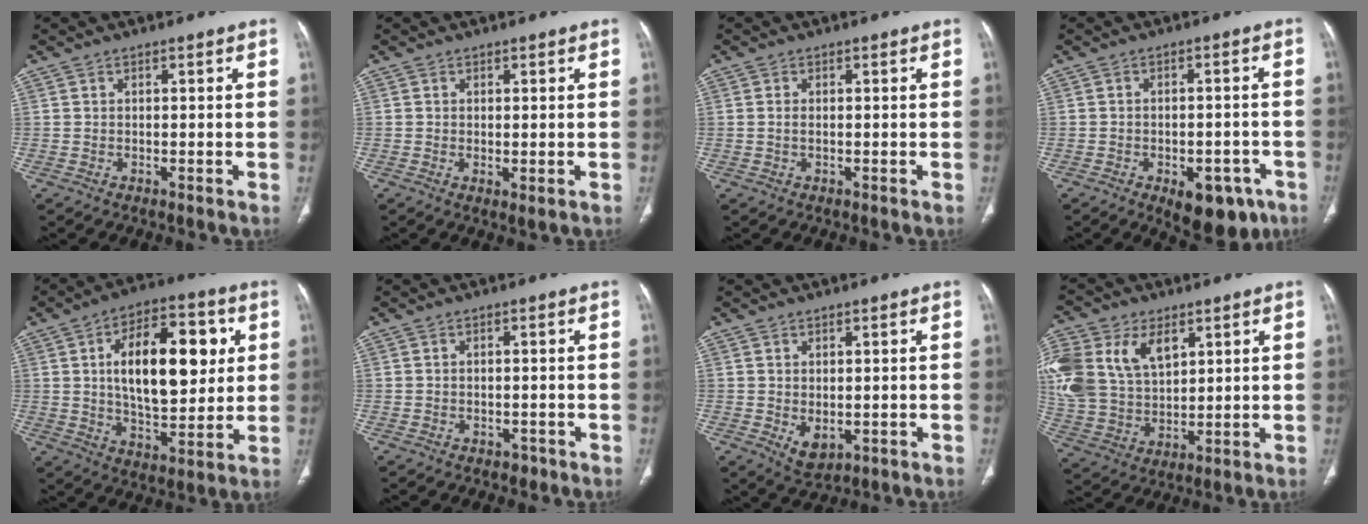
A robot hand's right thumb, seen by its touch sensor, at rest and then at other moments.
{"total": 1.6, "force": [-0.1, 0.5, 1.5], "torque": [-0.034, -0.010, 0.001]}
{"total": 0.9, "force": [0.1, 0.4, 0.8], "torque": [-0.022, 0.002, 0.003]}
{"total": 10.4, "force": [-5.4, 5.5, 7.0], "torque": [-0.062, 0.021, -0.064]}
{"total": 20.1, "force": [4.2, 9.9, 16.9], "torque": [-0.230, -0.002, 0.066]}
{"total": 1.4, "force": [-0.9, 1.0, 0.4], "torque": [-0.005, 0.005, -0.010]}
{"total": 3.9, "force": [-0.6, 2.5, 3.0], "torque": [-0.045, -0.007, 0.007]}
{"total": 22.4, "force": [8.5, 15.0, 14.3], "torque": [-0.334, 0.015, 0.174]}